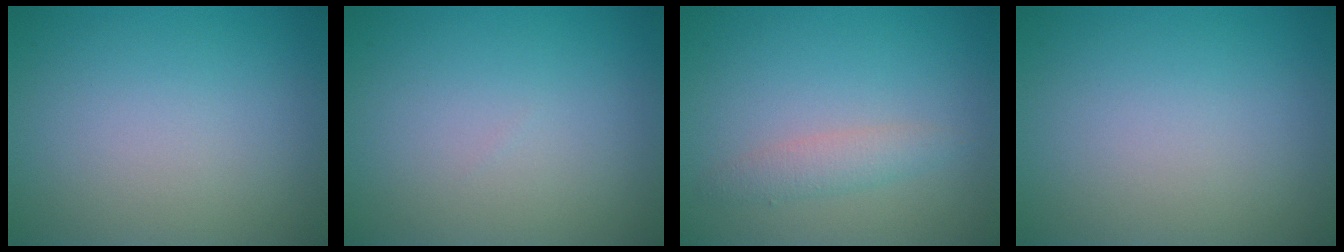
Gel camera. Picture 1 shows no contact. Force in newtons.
{"total": 0.0}
{"total": 1.9, "press": 1.9, "slide": 0.1}
{"total": 0.0}